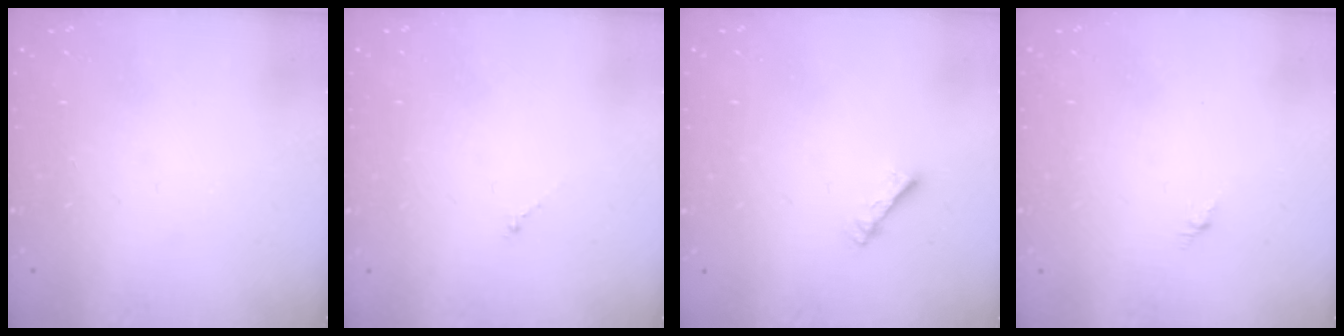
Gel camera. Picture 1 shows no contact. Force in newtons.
{"total": 0.0}
{"total": 2.4, "press": 2.4, "slide": 0.4}
{"total": 0.0}